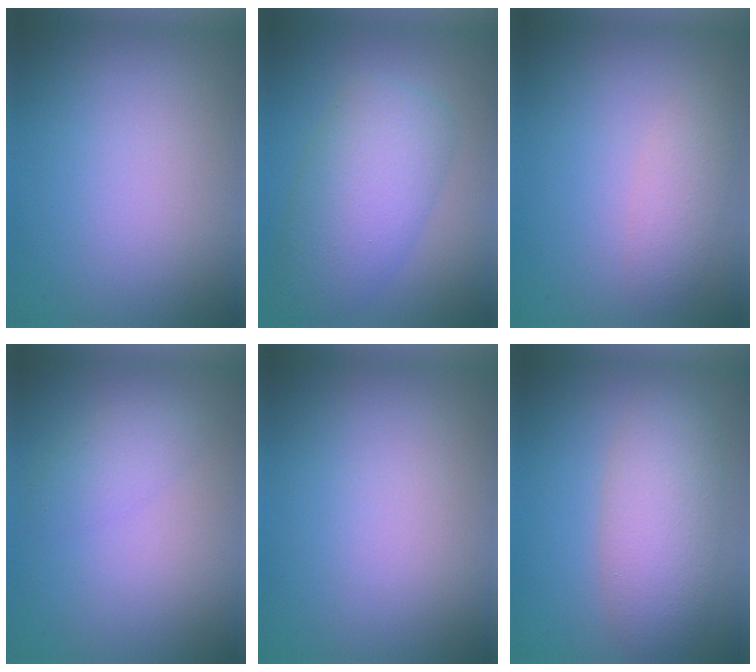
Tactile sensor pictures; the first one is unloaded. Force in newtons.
{"total": 6.7, "press": 6.7, "slide": 0.2}
{"total": 2.1, "press": 2.0, "slide": 0.1}
{"total": 1.9, "press": 1.9, "slide": 0.1}
{"total": 0.0}
{"total": 5.1, "press": 5.1, "slide": 0.4}